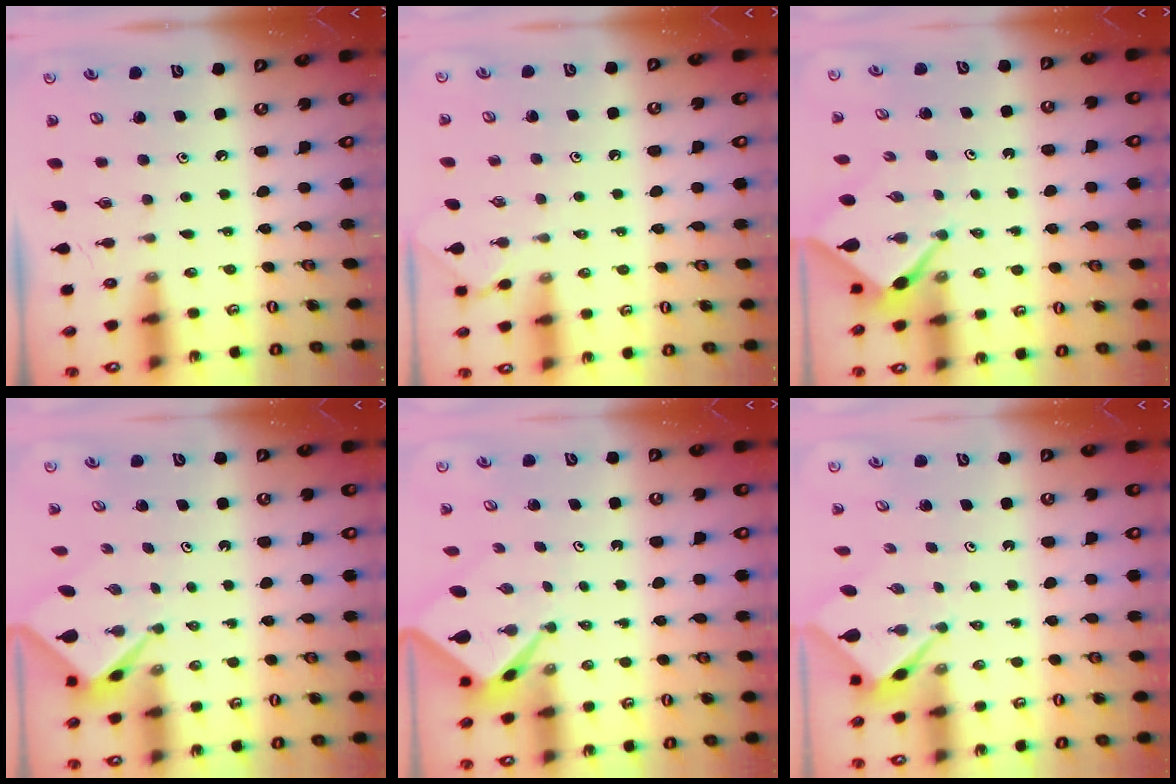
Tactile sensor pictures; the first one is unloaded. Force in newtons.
{"total": 1.9, "press": 1.9, "slide": 0.4}
{"total": 2.3, "press": 2.3, "slide": 0.3}
{"total": 2.1, "press": 2.1, "slide": 0.2}
{"total": 2.5, "press": 2.5, "slide": 0.2}
{"total": 2.6, "press": 2.6, "slide": 0.1}